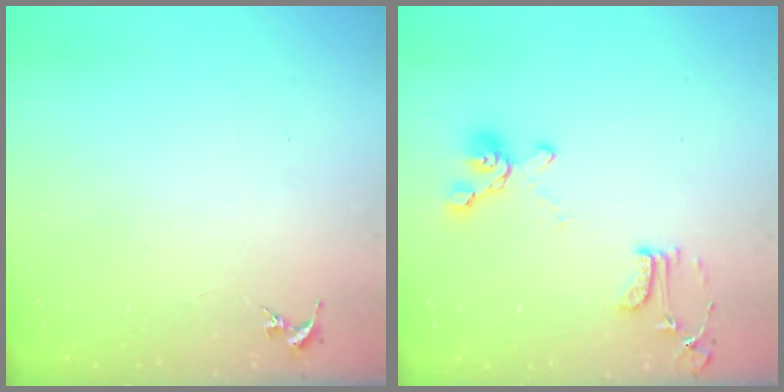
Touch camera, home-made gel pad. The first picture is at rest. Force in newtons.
{"total": 12.8, "press": 12.8, "slide": 0.7}